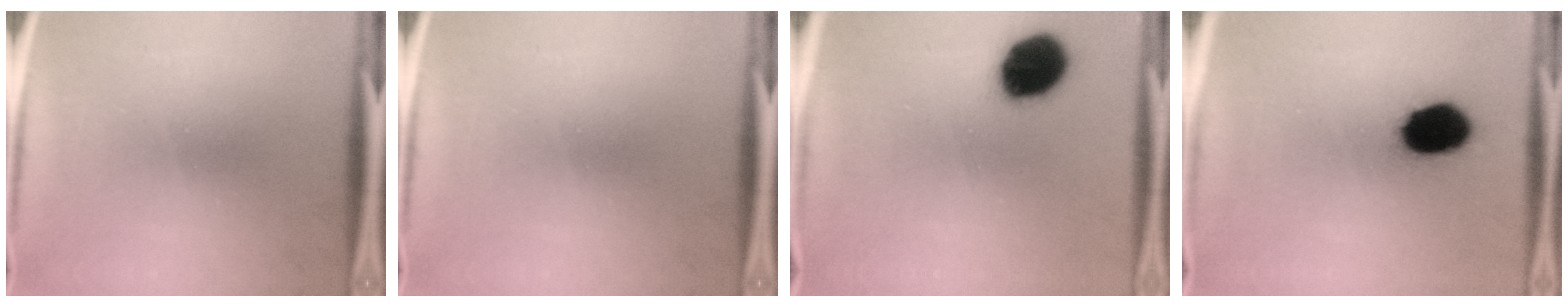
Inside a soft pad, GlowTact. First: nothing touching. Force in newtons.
{"total": 0.0}
{"total": 14.3}
{"total": 13.3}